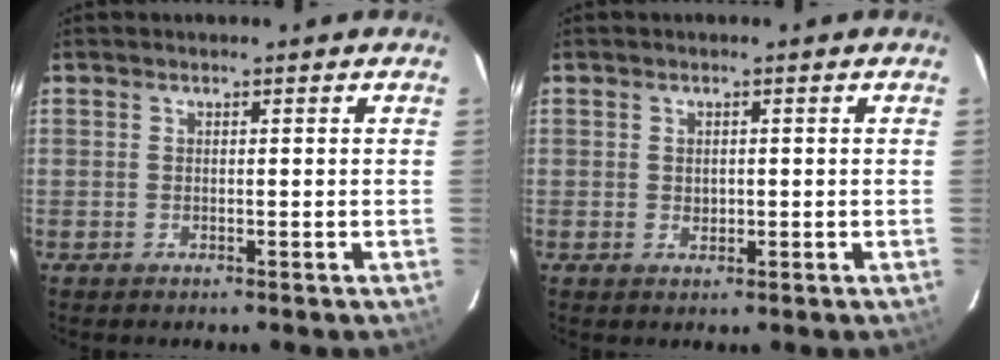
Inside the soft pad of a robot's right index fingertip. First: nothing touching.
{"total": 1.3, "force": [0.0, 1.2, 0.5], "torque": [-0.007, 0.000, 0.002]}